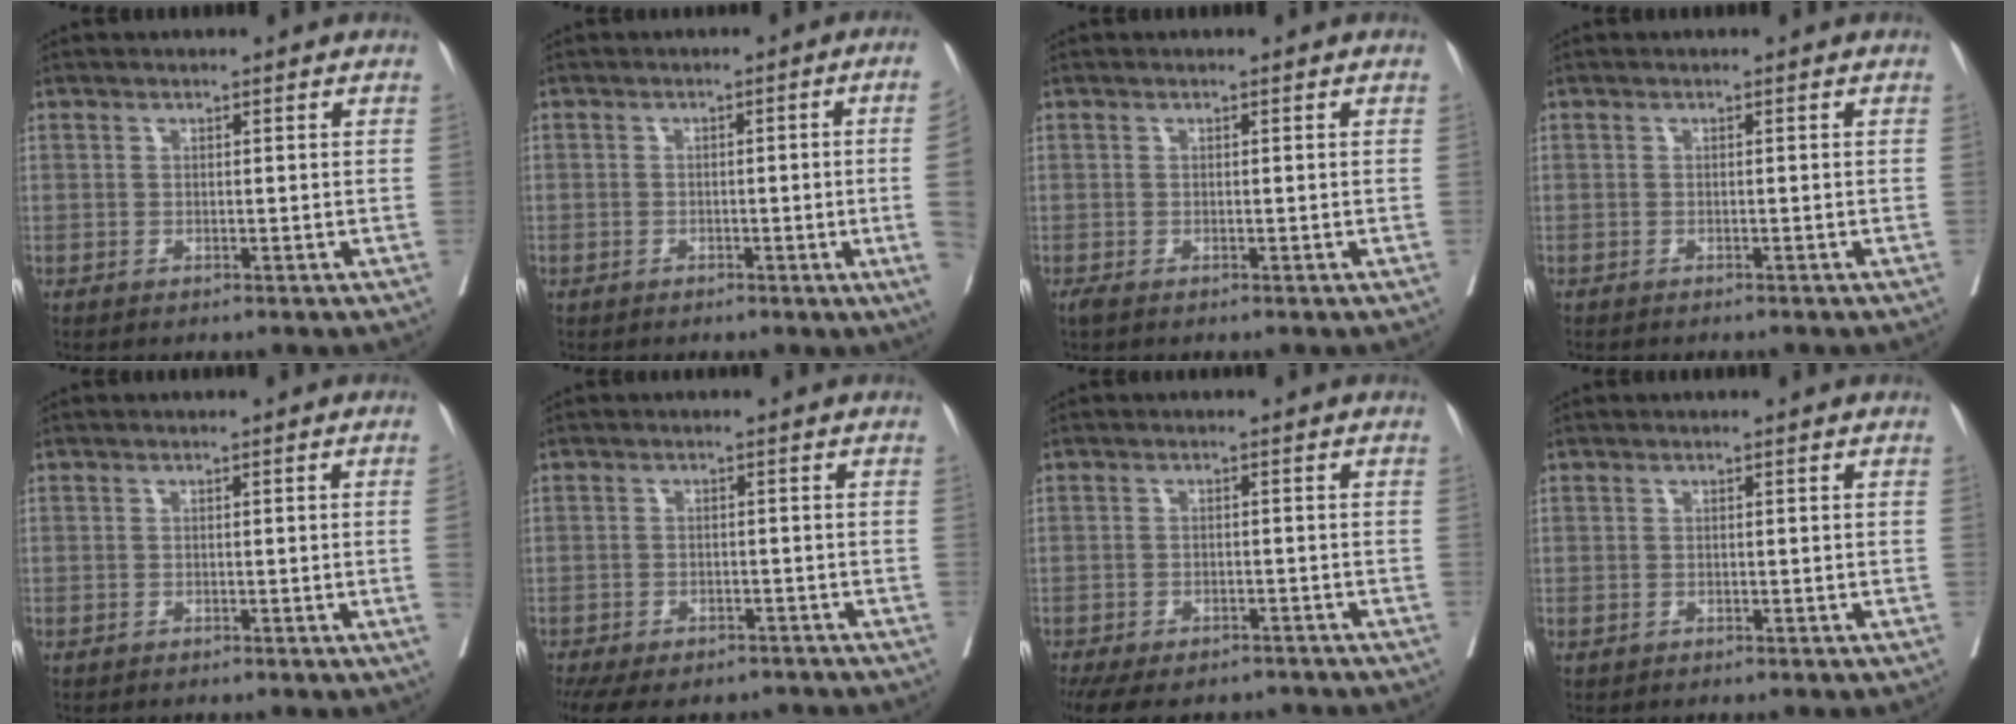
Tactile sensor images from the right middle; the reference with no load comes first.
{"total": 6.2, "force": [-1.1, -1.2, 6.0], "torque": [-0.066, 0.000, -0.017]}
{"total": 0.6, "force": [-0.5, 0.1, 0.4], "torque": [-0.011, -0.005, -0.011]}
{"total": 2.4, "force": [-2.2, 0.5, 1.0], "torque": [-0.016, -0.003, -0.025]}
{"total": 1.3, "force": [-0.3, -0.2, 1.2], "torque": [-0.019, 0.004, -0.004]}
{"total": 14.0, "force": [-10.6, 6.9, 6.0], "torque": [-0.152, -0.010, -0.136]}
{"total": 13.5, "force": [-10.6, 6.2, 5.5], "torque": [-0.129, -0.008, -0.138]}
{"total": 0.6, "force": [-0.2, 0.5, 0.2], "torque": [-0.006, 0.002, 0.001]}